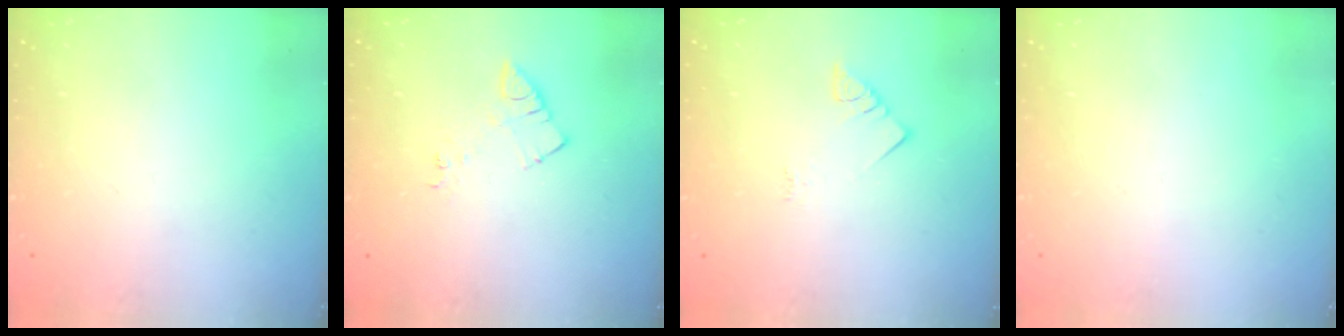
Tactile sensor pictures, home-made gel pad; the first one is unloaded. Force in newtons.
{"total": 5.2, "press": 5.2, "slide": 0.7}
{"total": 3.6, "press": 3.6, "slide": 0.5}
{"total": 1.6, "press": 1.6, "slide": 0.1}